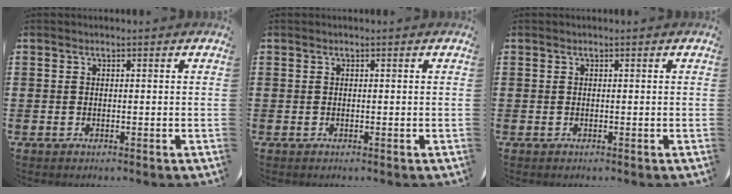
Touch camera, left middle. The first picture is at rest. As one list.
[{"total": 0.0}, {"total": 0.0}]